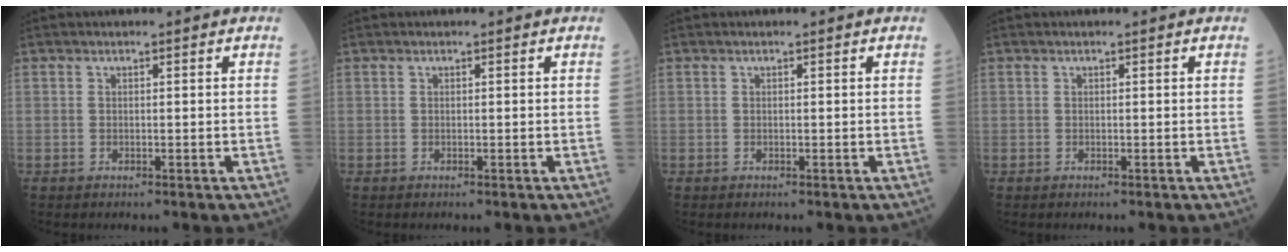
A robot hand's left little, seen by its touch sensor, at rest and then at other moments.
{"total": 0.0}
{"total": 0.0}
{"total": 0.0}